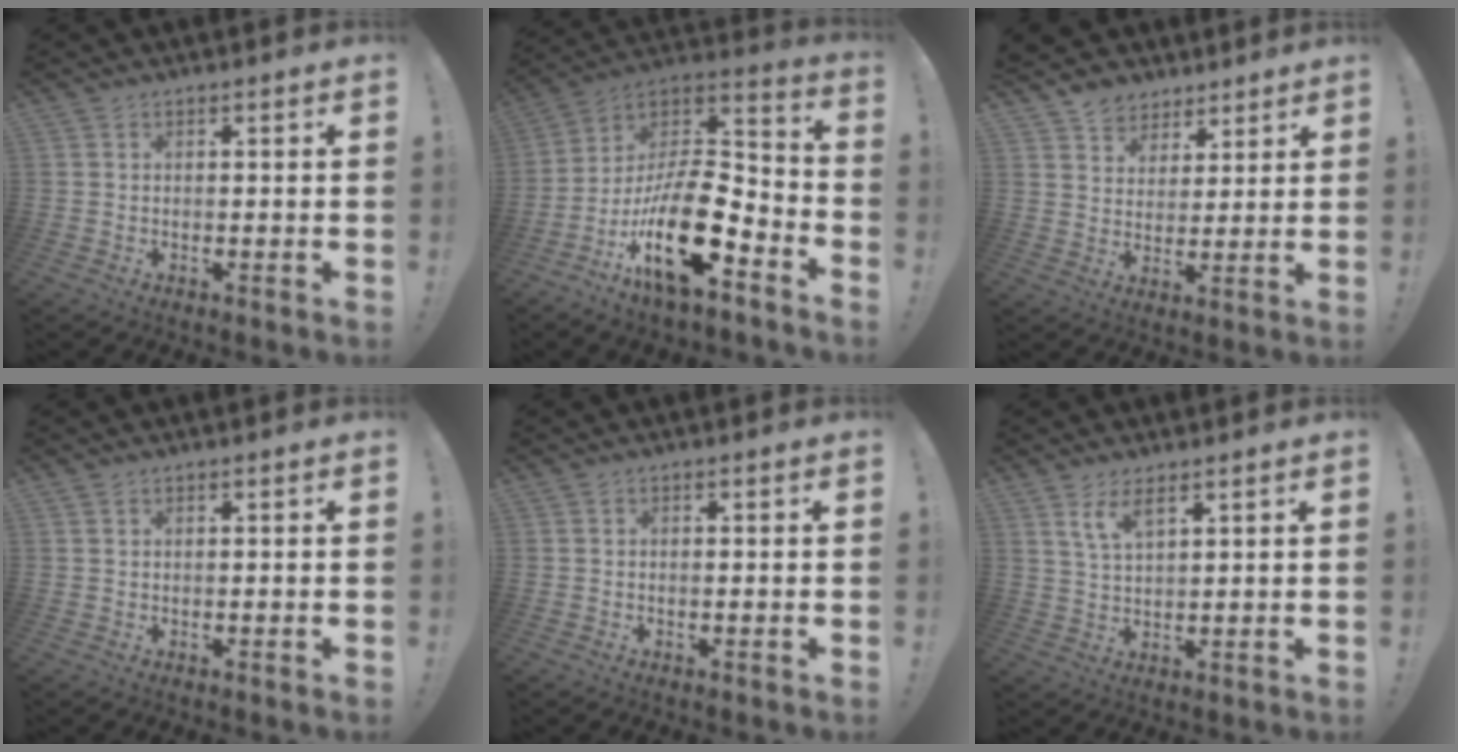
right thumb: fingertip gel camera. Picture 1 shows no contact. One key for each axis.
{"total": 21.5, "fx": -8.4, "fy": 8.9, "fz": 17.6, "tx": -0.317, "ty": 0.041, "tz": -0.137}
{"total": 6.6, "fx": 4.7, "fy": 4.6, "fz": 0.2, "tx": -0.008, "ty": -0.037, "tz": 0.095}
{"total": 0.0}
{"total": 0.7, "fx": -0.5, "fy": 0.0, "fz": 0.5, "tx": -0.010, "ty": 0.000, "tz": -0.008}
{"total": 5.6, "fx": 3.5, "fy": 1.6, "fz": 4.0, "tx": -0.068, "ty": -0.015, "tz": 0.062}